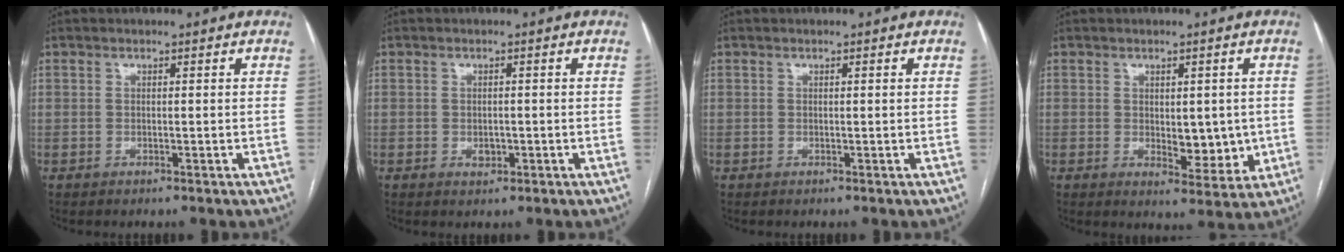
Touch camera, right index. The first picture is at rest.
{"total": 1.6, "force": [-0.5, 1.1, 1.1], "torque": [-0.017, 0.000, -0.003]}
{"total": 0.0}
{"total": 6.2, "force": [-0.2, 3.1, 5.4], "torque": [-0.069, -0.008, 0.008]}